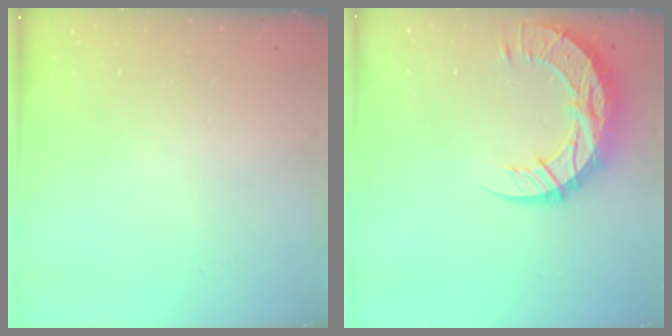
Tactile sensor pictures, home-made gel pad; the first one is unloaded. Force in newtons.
{"total": 15.7, "press": 15.6, "slide": 1.2}